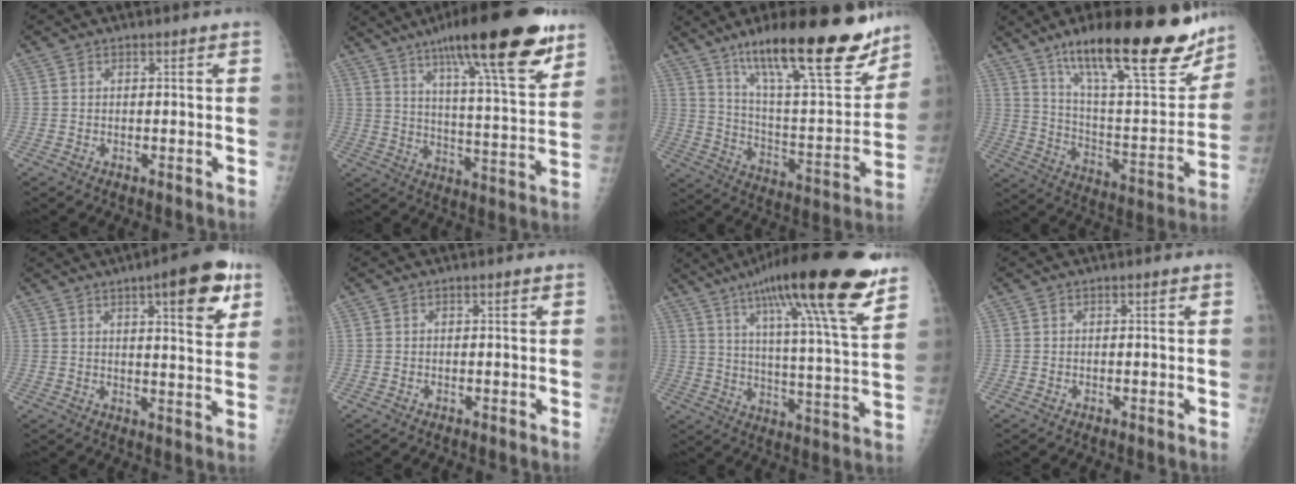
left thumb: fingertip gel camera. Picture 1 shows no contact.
{"total": 24.5, "force": [15.2, 4.8, 18.6], "torque": [-0.267, -0.047, 0.233]}
{"total": 26.8, "force": [17.9, 6.7, 18.8], "torque": [-0.260, -0.071, 0.290]}
{"total": 28.7, "force": [18.9, 7.9, 20.2], "torque": [-0.266, -0.067, 0.298]}
{"total": 13.1, "force": [6.5, 3.6, 10.8], "torque": [-0.120, -0.023, 0.082]}
{"total": 0.0}
{"total": 25.3, "force": [16.8, 3.1, 18.8], "torque": [-0.283, -0.050, 0.253]}
{"total": 0.0}